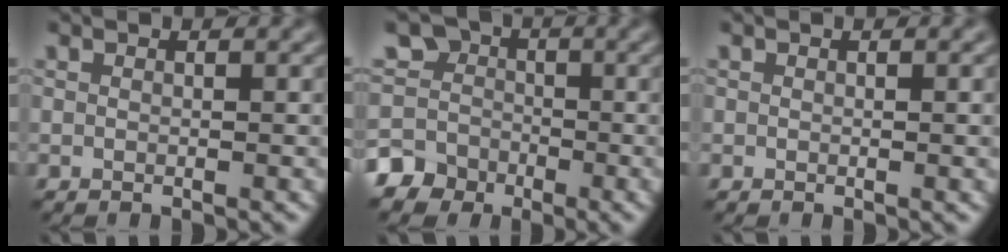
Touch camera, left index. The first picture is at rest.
{"total": 7.5, "force": [-3.3, 6.5, 1.6], "torque": [-0.022, -0.004, -0.081]}
{"total": 1.3, "force": [0.0, 0.7, 1.2], "torque": [-0.011, -0.004, 0.000]}